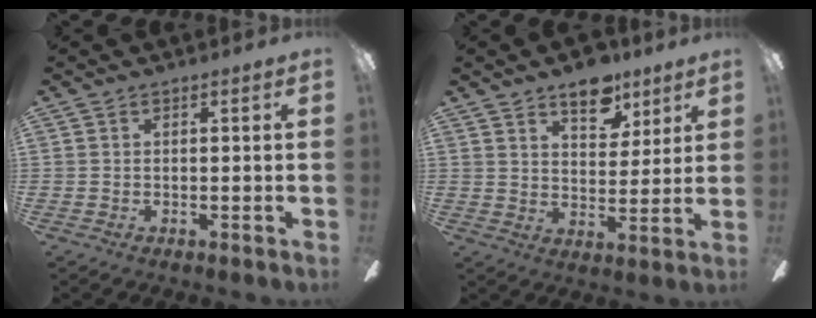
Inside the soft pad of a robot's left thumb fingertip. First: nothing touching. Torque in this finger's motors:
{"motor_torque": [1.24, 0.67, 1.66, -0.77, 0.05]}